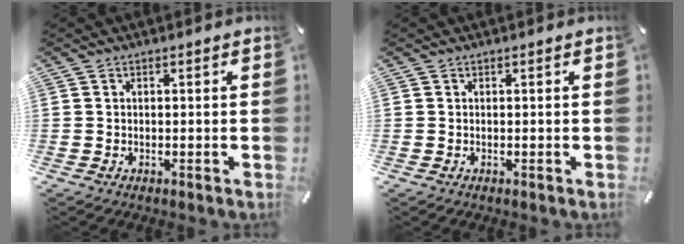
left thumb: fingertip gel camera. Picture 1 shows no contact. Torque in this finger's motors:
{"motor_torque": [-0.27, -0.16, -0.05, 0.14, -0.09]}